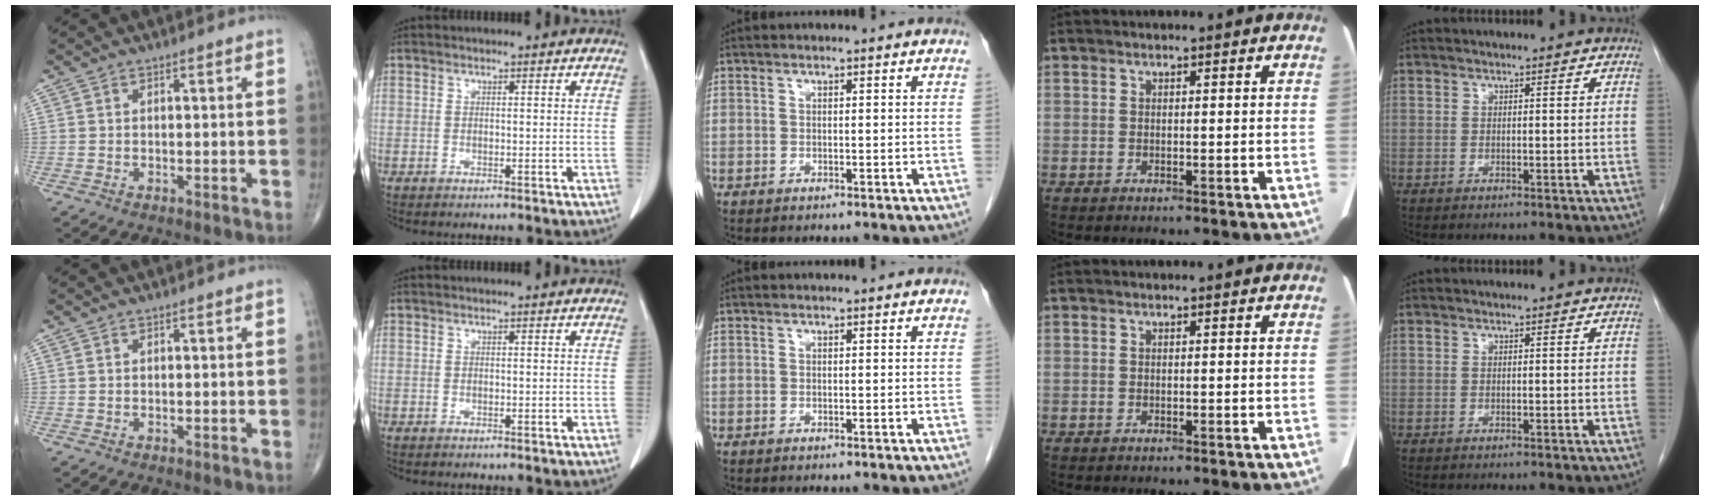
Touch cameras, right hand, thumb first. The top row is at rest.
{}